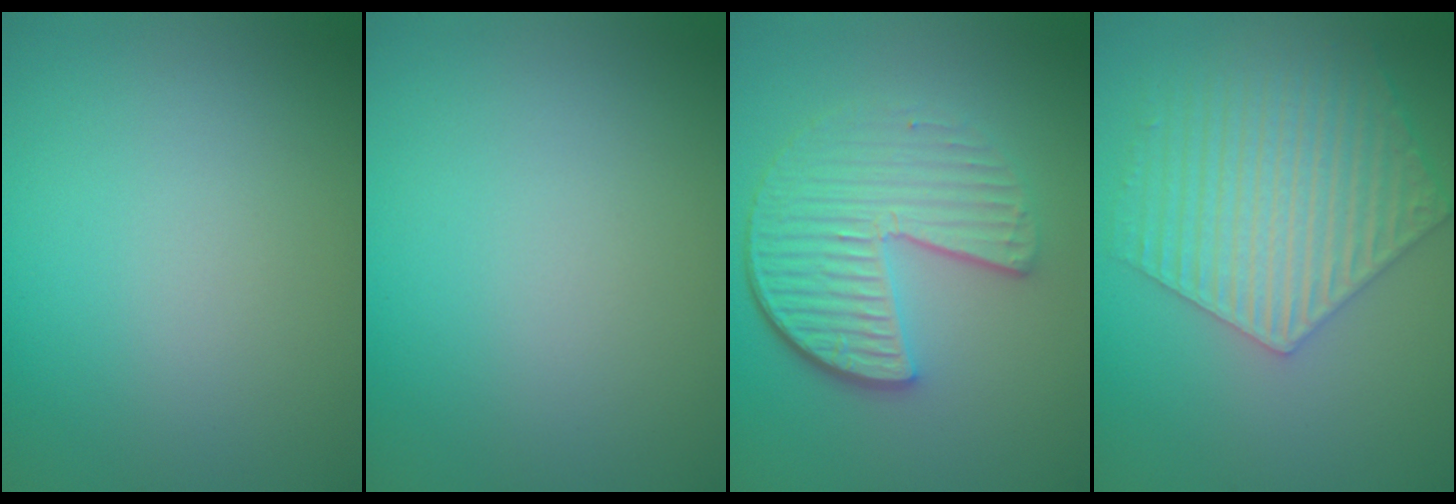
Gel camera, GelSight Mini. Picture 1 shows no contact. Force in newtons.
{"total": 0.0}
{"total": 5.9, "press": 4.3, "slide": 4.1}
{"total": 6.5, "press": 5.0, "slide": 4.2}